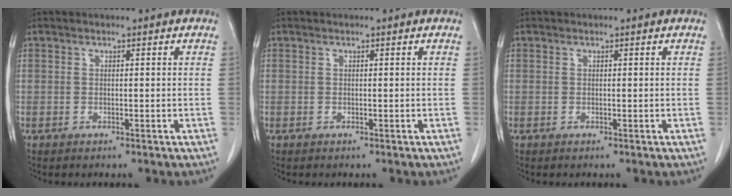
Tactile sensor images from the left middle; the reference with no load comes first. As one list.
[{"total": 0.0}, {"total": 0.0}]